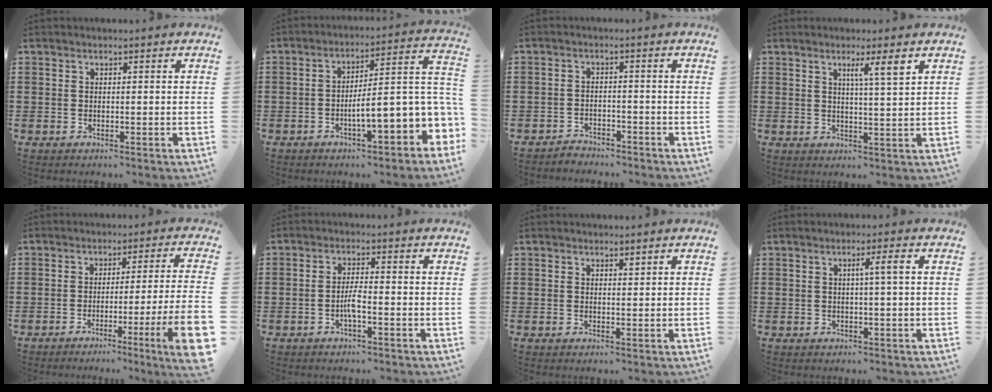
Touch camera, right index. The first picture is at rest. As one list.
[{"total": 8.6, "force": [-2.4, 1.5, 8.1], "torque": [-0.133, -0.028, -0.045]}, {"total": 2.2, "force": [-2.1, 0.4, -0.1], "torque": [-0.006, 0.005, -0.048]}, {"total": 3.7, "force": [1.7, -0.1, 3.3], "torque": [-0.070, -0.003, 0.026]}, {"total": 6.9, "force": [-2.6, 0.1, 6.4], "torque": [-0.103, -0.024, -0.048]}, {"total": 2.9, "force": [-1.1, 0.3, 2.7], "torque": [-0.064, -0.004, -0.026]}, {"total": 0.8, "force": [0.7, 0.3, 0.3], "torque": [-0.007, 0.001, 0.014]}, {"total": 2.7, "force": [0.3, -0.3, 2.7], "torque": [-0.048, -0.002, -0.001]}]